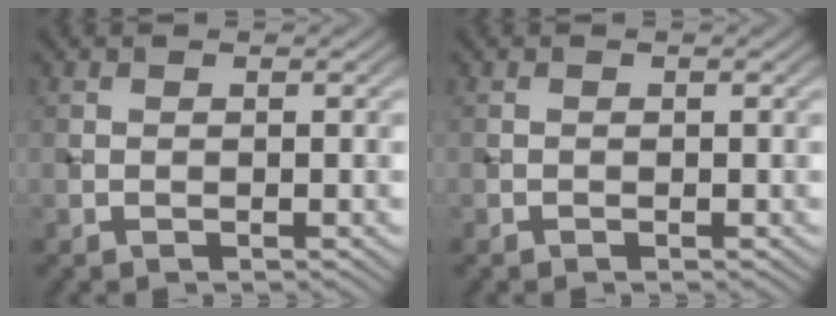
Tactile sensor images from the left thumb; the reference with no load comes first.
{"total": 0.0}